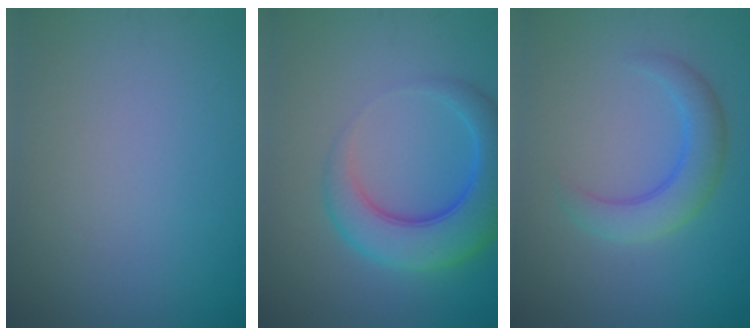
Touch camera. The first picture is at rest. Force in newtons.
{"total": 6.7, "press": 6.7, "slide": 0.3}
{"total": 3.6, "press": 3.6, "slide": 0.1}